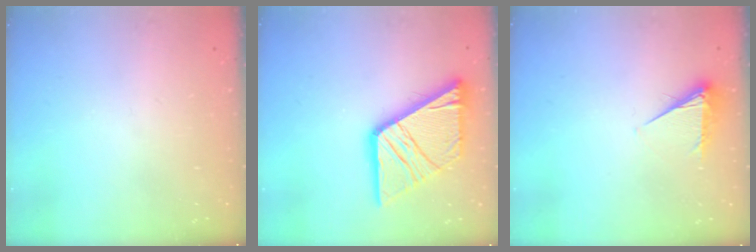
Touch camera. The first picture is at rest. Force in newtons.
{"total": 19.7, "press": 19.6, "slide": 2.3}
{"total": 4.4, "press": 4.3, "slide": 0.7}